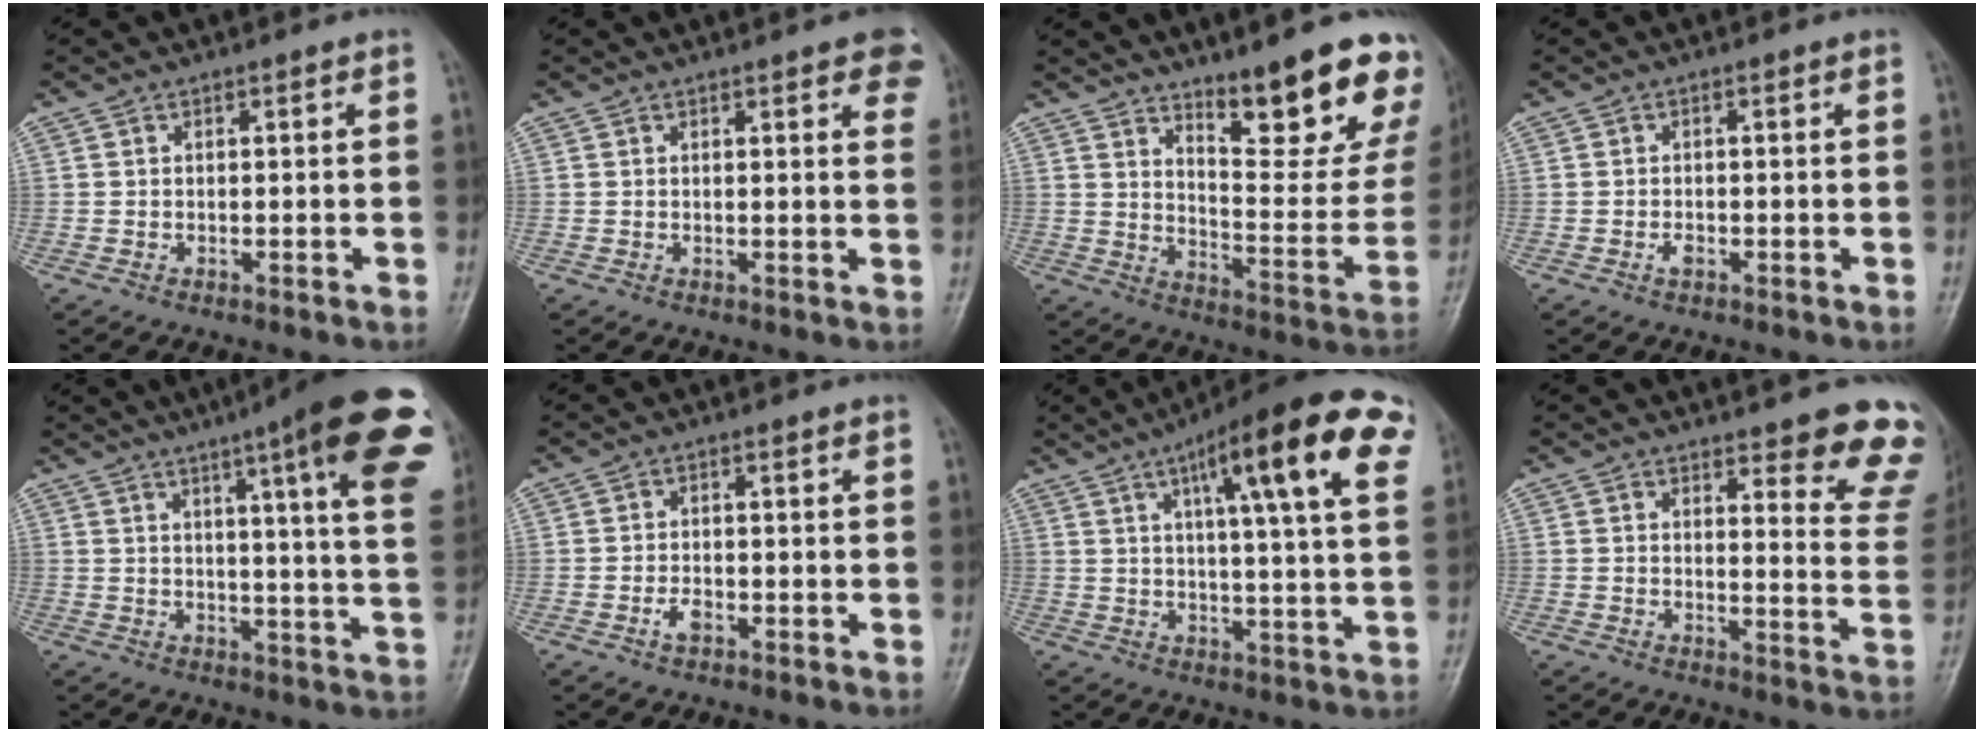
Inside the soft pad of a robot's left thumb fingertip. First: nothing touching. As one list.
[{"total": 7.2, "force": [4.4, 2.0, 5.4], "torque": [-0.042, -0.007, 0.044]}, {"total": 18.9, "force": [12.7, 5.4, 13.0], "torque": [-0.121, -0.095, 0.188]}, {"total": 1.3, "force": [-0.6, 0.8, 0.9], "torque": [-0.015, 0.004, -0.010]}, {"total": 21.9, "force": [10.9, 3.0, 18.7], "torque": [-0.212, -0.025, 0.124]}, {"total": 2.3, "force": [-1.1, 1.2, 1.6], "torque": [-0.028, 0.007, -0.020]}, {"total": 20.1, "force": [9.0, 3.4, 17.7], "torque": [-0.237, -0.002, 0.120]}, {"total": 12.1, "force": [9.7, 2.9, 6.5], "torque": [-0.034, -0.068, 0.094]}]